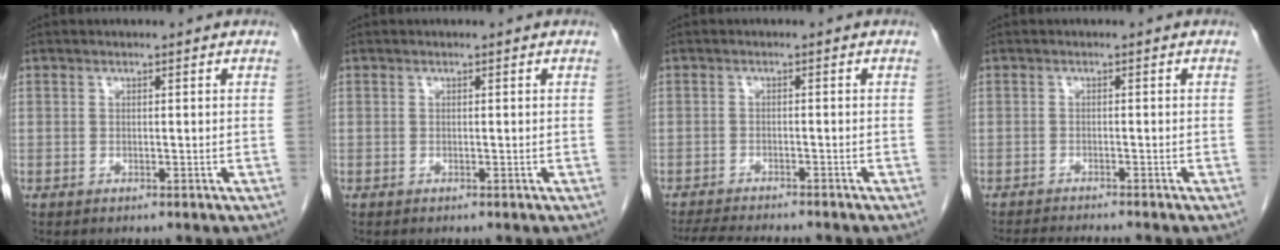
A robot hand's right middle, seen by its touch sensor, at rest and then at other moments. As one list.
[{"total": 0.0}, {"total": 8.4, "force": [-7.6, 0.9, 3.5], "torque": [-0.052, -0.015, -0.115]}, {"total": 5.5, "force": [-5.1, -0.4, 1.8], "torque": [-0.023, -0.016, -0.081]}]